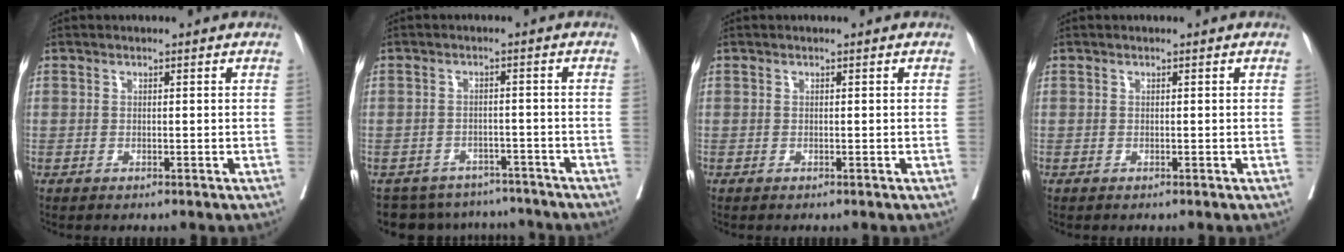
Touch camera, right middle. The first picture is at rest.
{"total": 10.1, "force": [-9.2, 4.1, 0.8], "torque": [-0.013, 0.016, -0.113]}
{"total": 0.0}
{"total": 0.0}